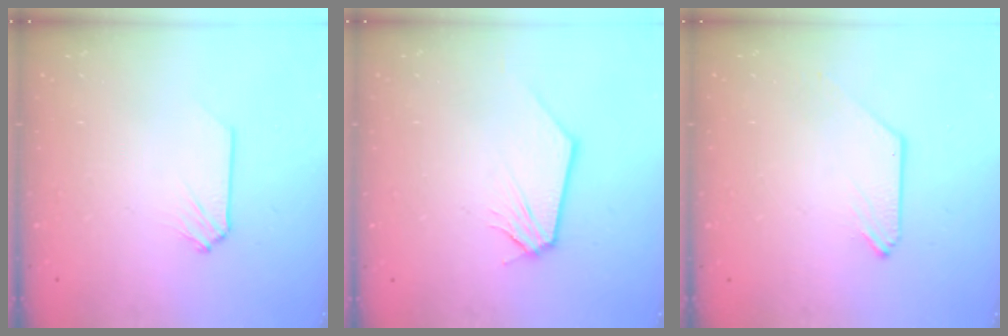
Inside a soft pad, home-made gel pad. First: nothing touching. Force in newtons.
{"total": 0.0}
{"total": 0.0}